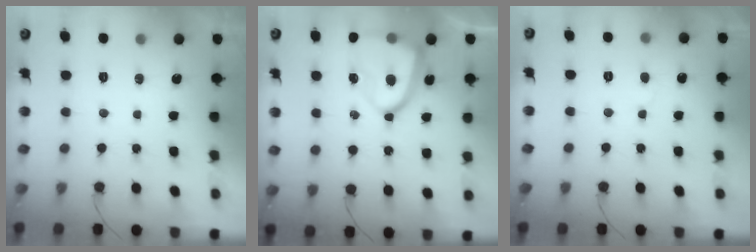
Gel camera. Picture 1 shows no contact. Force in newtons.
{"total": 15.2, "press": 15.1, "slide": 1.6}
{"total": 3.4, "press": 3.4, "slide": 0.4}